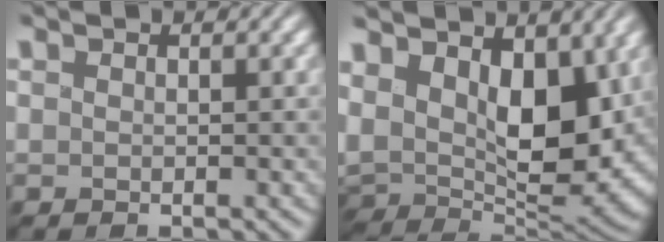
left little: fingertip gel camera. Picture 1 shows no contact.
{"total": 12.4, "force": [3.7, 7.6, 9.1], "torque": [-0.185, -0.015, 0.066]}